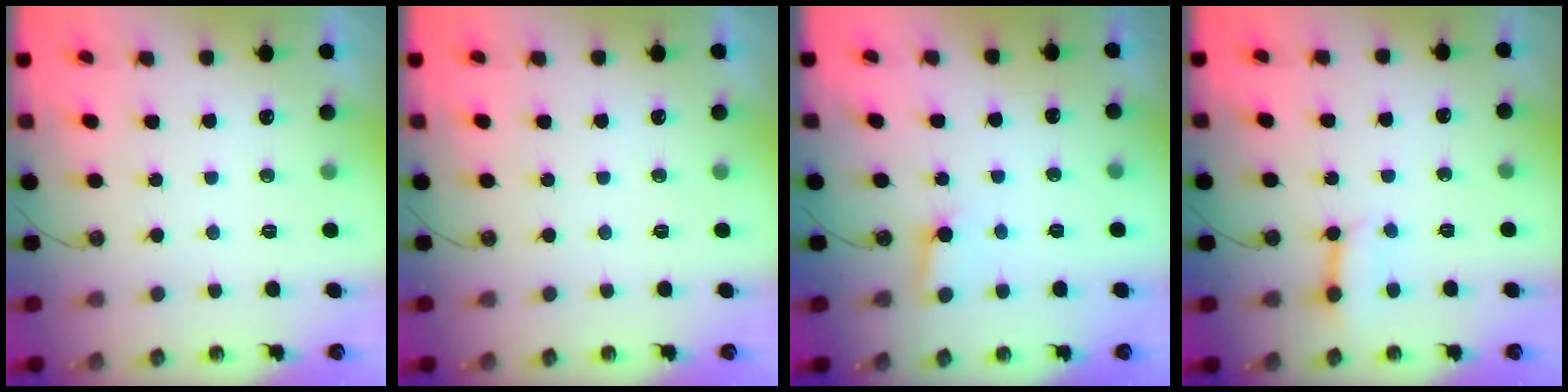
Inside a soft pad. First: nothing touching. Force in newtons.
{"total": 0.0}
{"total": 2.6, "press": 2.6, "slide": 0.3}
{"total": 3.5, "press": 3.4, "slide": 0.5}